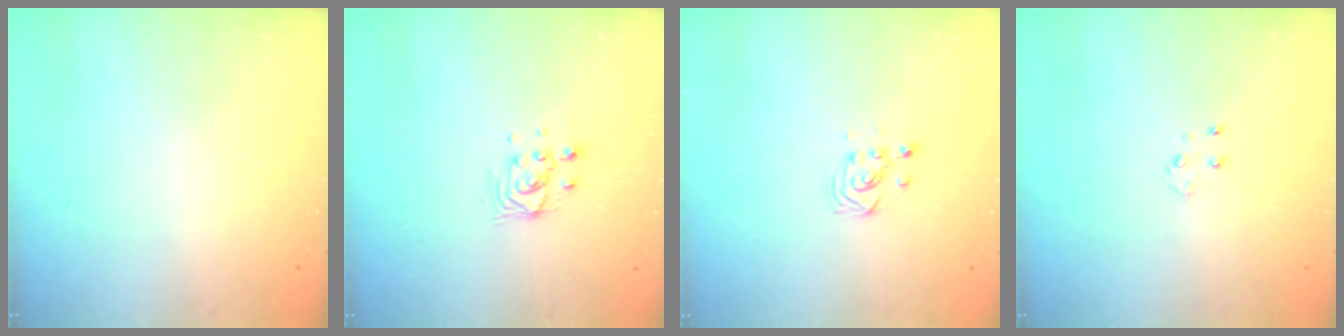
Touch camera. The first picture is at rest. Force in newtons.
{"total": 5.4, "press": 5.4, "slide": 0.1}
{"total": 2.9, "press": 2.9, "slide": 0.3}
{"total": 3.7, "press": 3.7, "slide": 0.4}